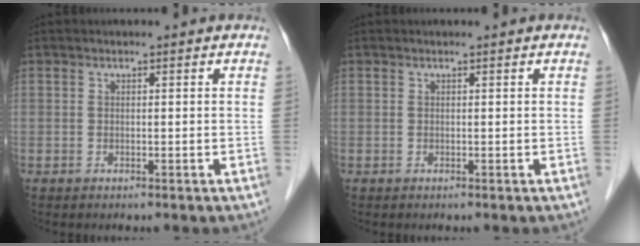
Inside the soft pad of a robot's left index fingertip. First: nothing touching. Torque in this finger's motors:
{"motor_torque": [0.02, 0.10, -0.05, -0.01]}